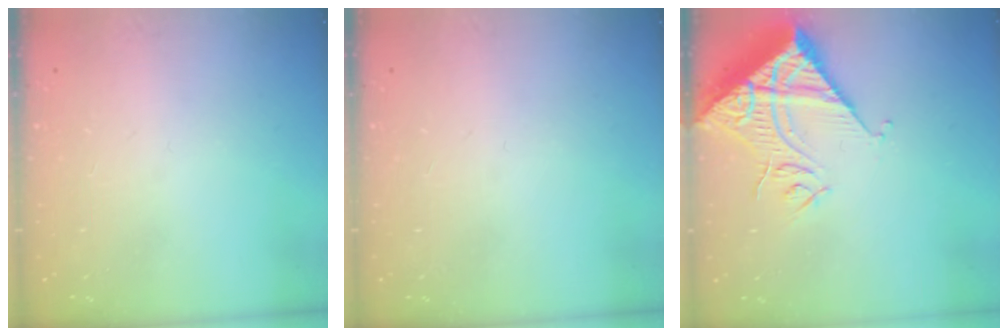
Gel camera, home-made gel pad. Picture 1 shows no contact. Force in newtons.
{"total": 0.0}
{"total": 13.5, "press": 13.4, "slide": 1.7}